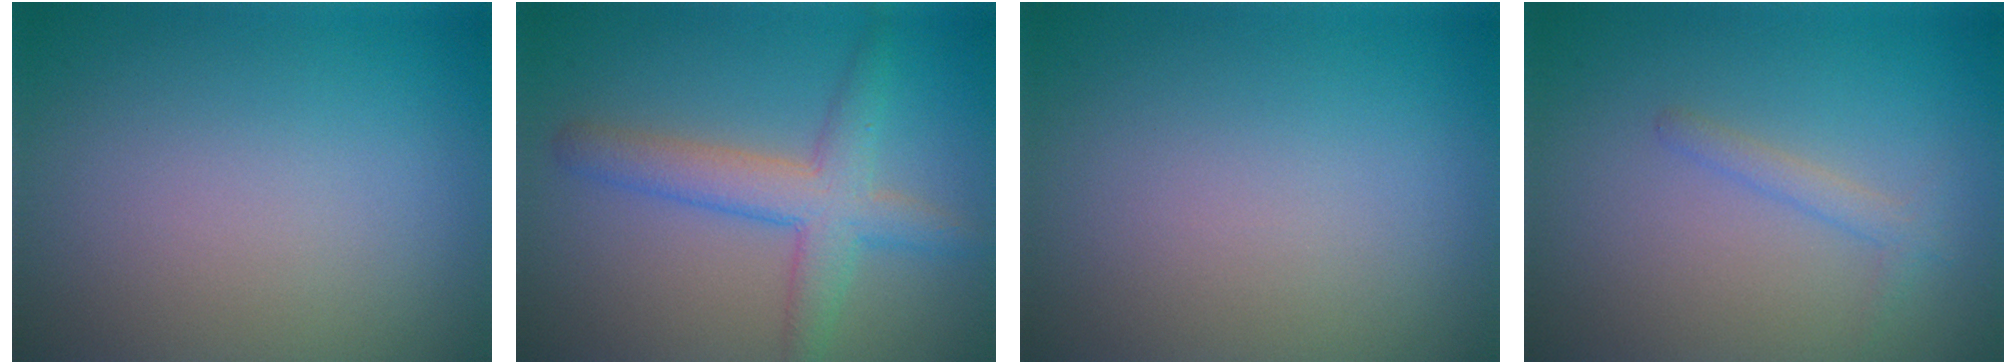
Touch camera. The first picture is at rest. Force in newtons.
{"total": 4.6, "press": 4.6, "slide": 0.1}
{"total": 0.0}
{"total": 1.3, "press": 1.3, "slide": 0.0}